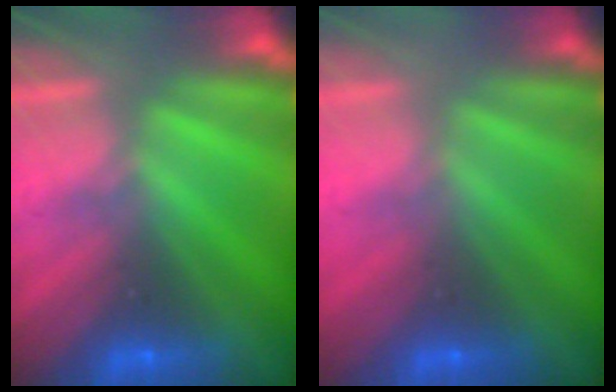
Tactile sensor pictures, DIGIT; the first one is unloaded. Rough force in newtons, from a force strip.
{"total": 2.9}